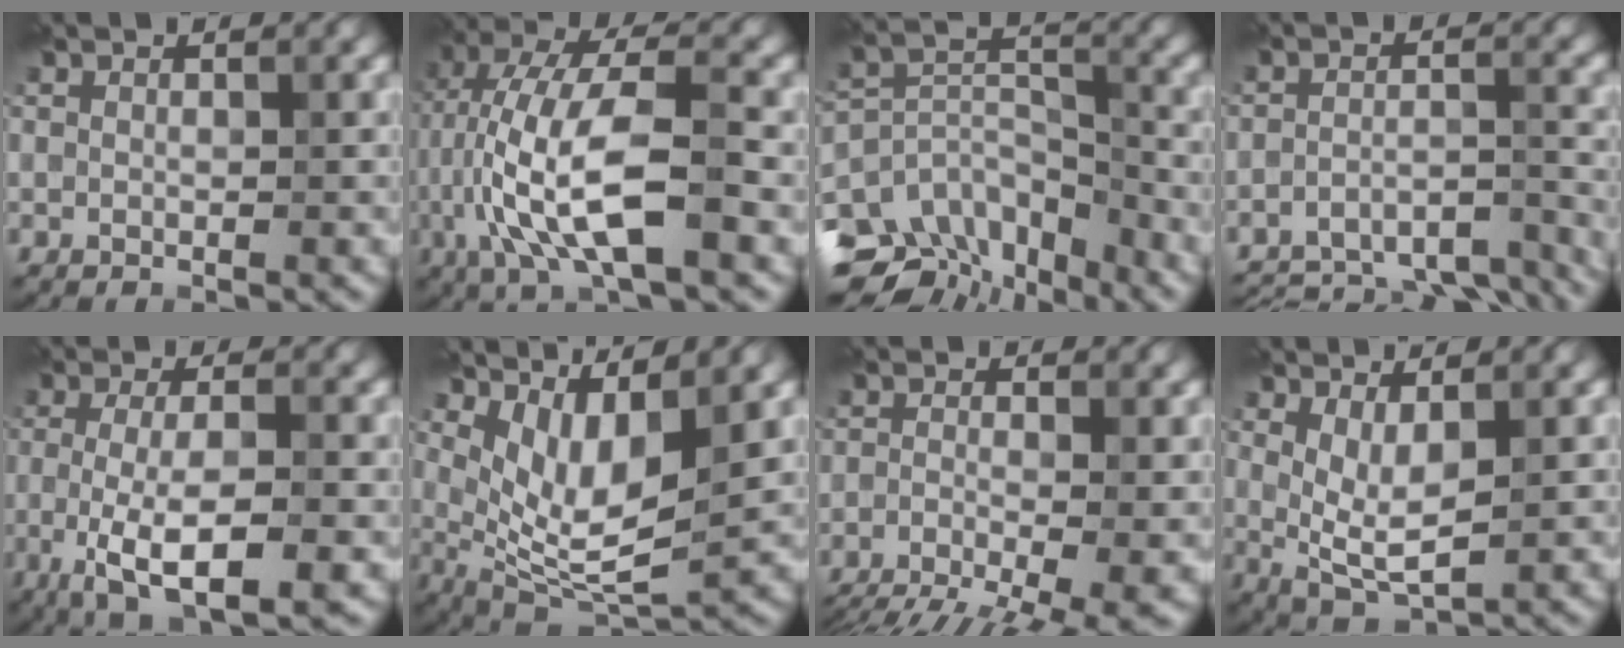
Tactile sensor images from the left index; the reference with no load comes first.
{"total": 10.8, "force": [-2.6, 3.6, 9.8], "torque": [-0.196, 0.017, -0.055]}
{"total": 9.5, "force": [-6.9, 5.0, 4.2], "torque": [-0.075, 0.012, -0.110]}
{"total": 12.8, "force": [-11.6, 3.5, 4.2], "torque": [-0.064, -0.012, -0.148]}
{"total": 7.1, "force": [-1.9, 2.2, 6.5], "torque": [-0.119, -0.008, -0.035]}
{"total": 6.3, "force": [2.3, 2.5, 5.4], "torque": [-0.108, -0.020, 0.049]}
{"total": 10.8, "force": [-7.8, 3.4, 6.7], "torque": [-0.106, -0.033, -0.103]}
{"total": 4.0, "force": [0.9, 1.5, 3.5], "torque": [-0.075, -0.011, 0.022]}